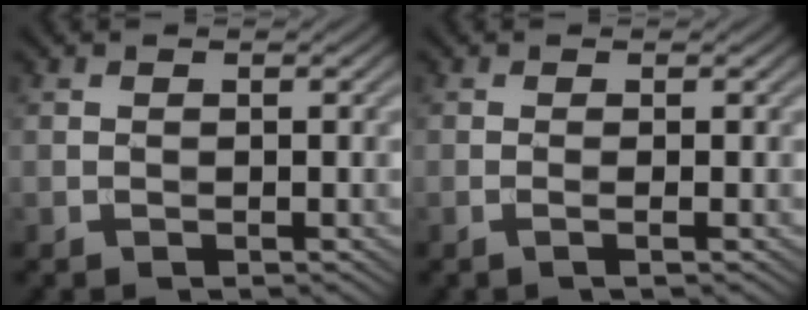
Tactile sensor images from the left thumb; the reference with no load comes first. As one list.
[{"total": 1.1, "force": [-0.2, 0.0, 1.1], "torque": [-0.020, 0.002, -0.010]}]